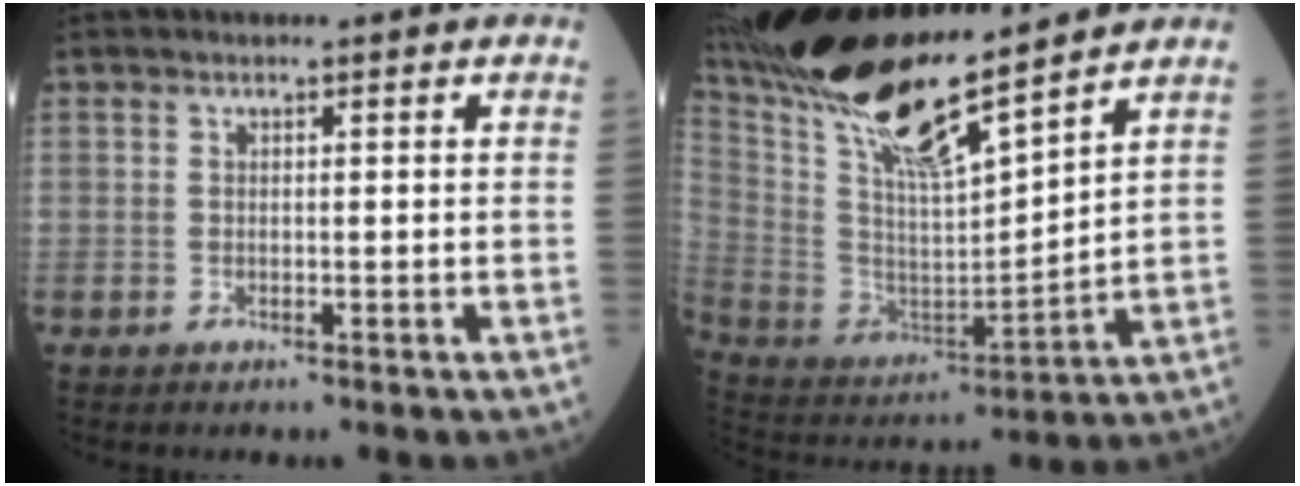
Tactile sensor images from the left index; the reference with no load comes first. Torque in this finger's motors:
{"motor_torque": [1.07, -1.07, 1.05, 0.21]}